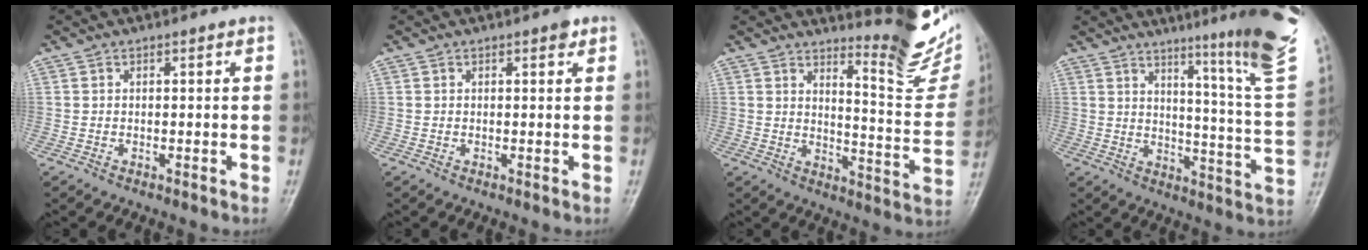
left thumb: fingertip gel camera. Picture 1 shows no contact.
{"total": 1.3, "force": [0.8, 0.5, 0.9], "torque": [-0.007, -0.001, 0.007]}
{"total": 13.9, "force": [12.4, 2.1, 6.1], "torque": [-0.056, -0.136, 0.154]}
{"total": 20.4, "force": [13.2, 0.3, 15.6], "torque": [-0.195, -0.092, 0.173]}